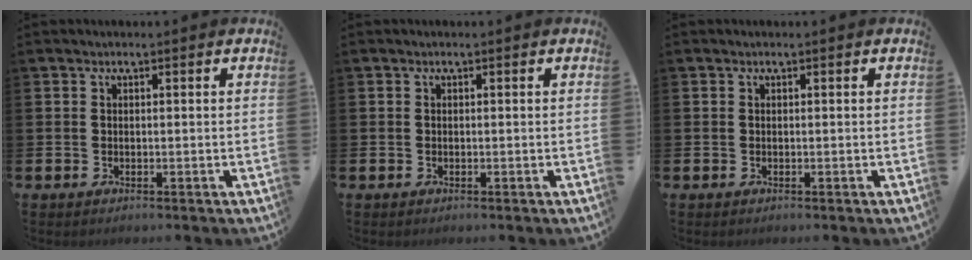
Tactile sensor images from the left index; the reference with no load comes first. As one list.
[{"total": 0.0}, {"total": 0.0}]